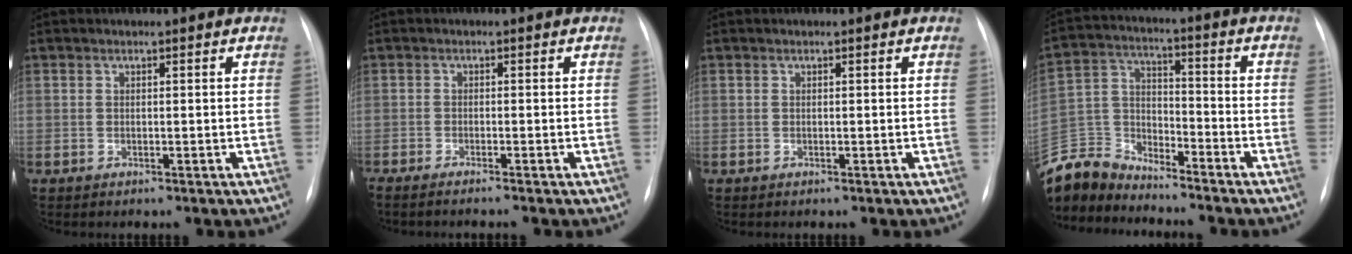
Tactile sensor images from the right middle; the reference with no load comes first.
{"total": 3.5, "force": [-2.9, -0.4, 1.9], "torque": [-0.022, -0.002, -0.041]}
{"total": 0.0}
{"total": 10.5, "force": [-10.2, 2.1, 0.7], "torque": [-0.023, 0.016, -0.206]}